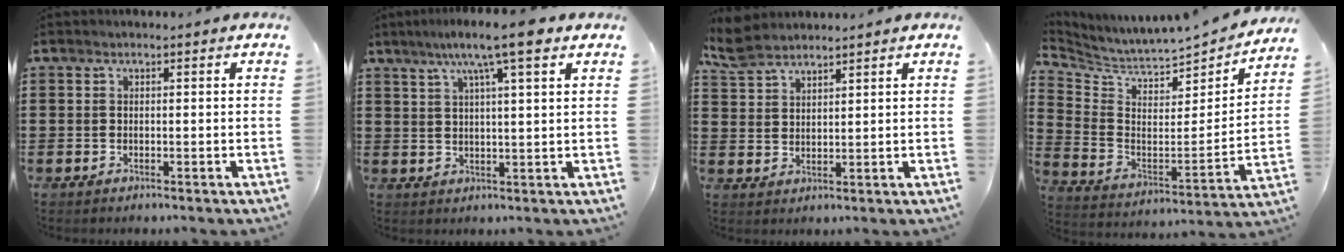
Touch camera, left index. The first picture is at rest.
{"total": 8.9, "force": [5.5, 0.8, 6.9], "torque": [-0.130, -0.001, 0.090]}
{"total": 5.0, "force": [4.4, 1.5, 1.8], "torque": [-0.050, -0.002, 0.084]}
{"total": 4.5, "force": [4.4, 1.0, 0.4], "torque": [-0.041, -0.051, 0.069]}